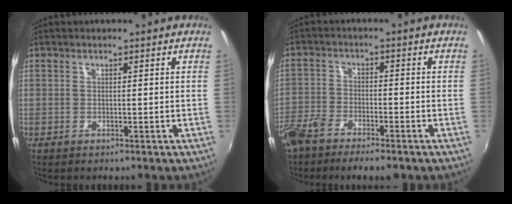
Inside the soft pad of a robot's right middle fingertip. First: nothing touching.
{"total": 8.5, "force": [-6.4, 2.9, 4.8], "torque": [-0.119, -0.019, -0.124]}